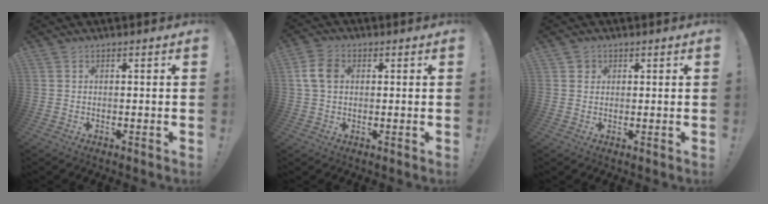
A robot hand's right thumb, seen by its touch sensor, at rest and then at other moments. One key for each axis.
{"total": 7.1, "fx": 1.3, "fy": 4.9, "fz": 4.9, "tx": -0.098, "ty": 0.009, "tz": 0.027}
{"total": 1.8, "fx": 0.9, "fy": 1.5, "fz": 0.2, "tx": 0.009, "ty": -0.005, "tz": 0.014}